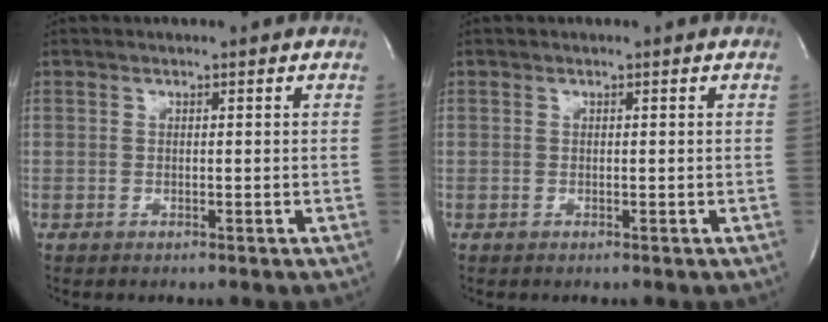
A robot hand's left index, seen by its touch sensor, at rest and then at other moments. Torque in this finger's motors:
{"motor_torque": [-0.02, 0.00, -0.01, 0.00]}